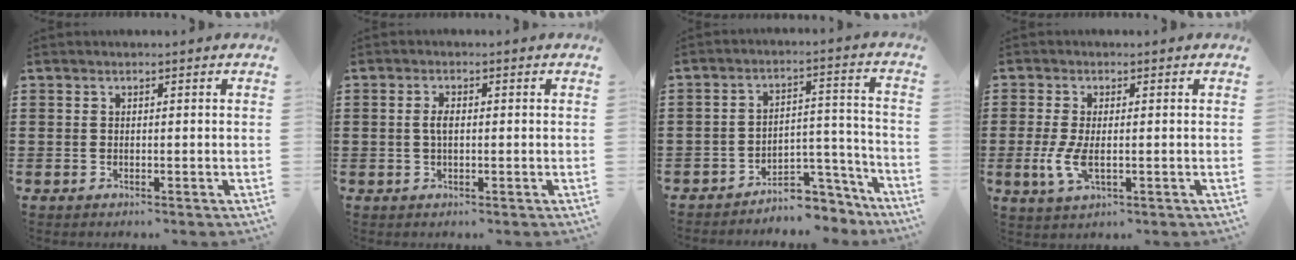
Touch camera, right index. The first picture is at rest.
{"total": 2.3, "force": [0.0, 0.9, 2.1], "torque": [-0.041, 0.001, -0.001]}
{"total": 5.4, "force": [-5.0, 1.5, 1.3], "torque": [-0.023, 0.013, -0.099]}
{"total": 4.6, "force": [-0.7, 1.8, 4.2], "torque": [-0.099, -0.009, -0.017]}